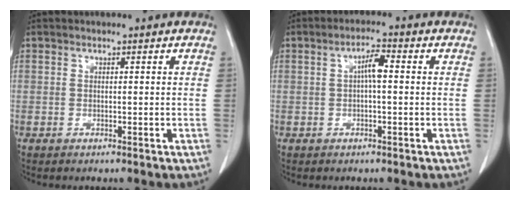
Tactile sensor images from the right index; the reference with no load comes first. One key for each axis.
{"total": 3.3, "fx": 0.3, "fy": 0.6, "fz": 3.2, "tx": -0.059, "ty": 0.007, "tz": 0.002}